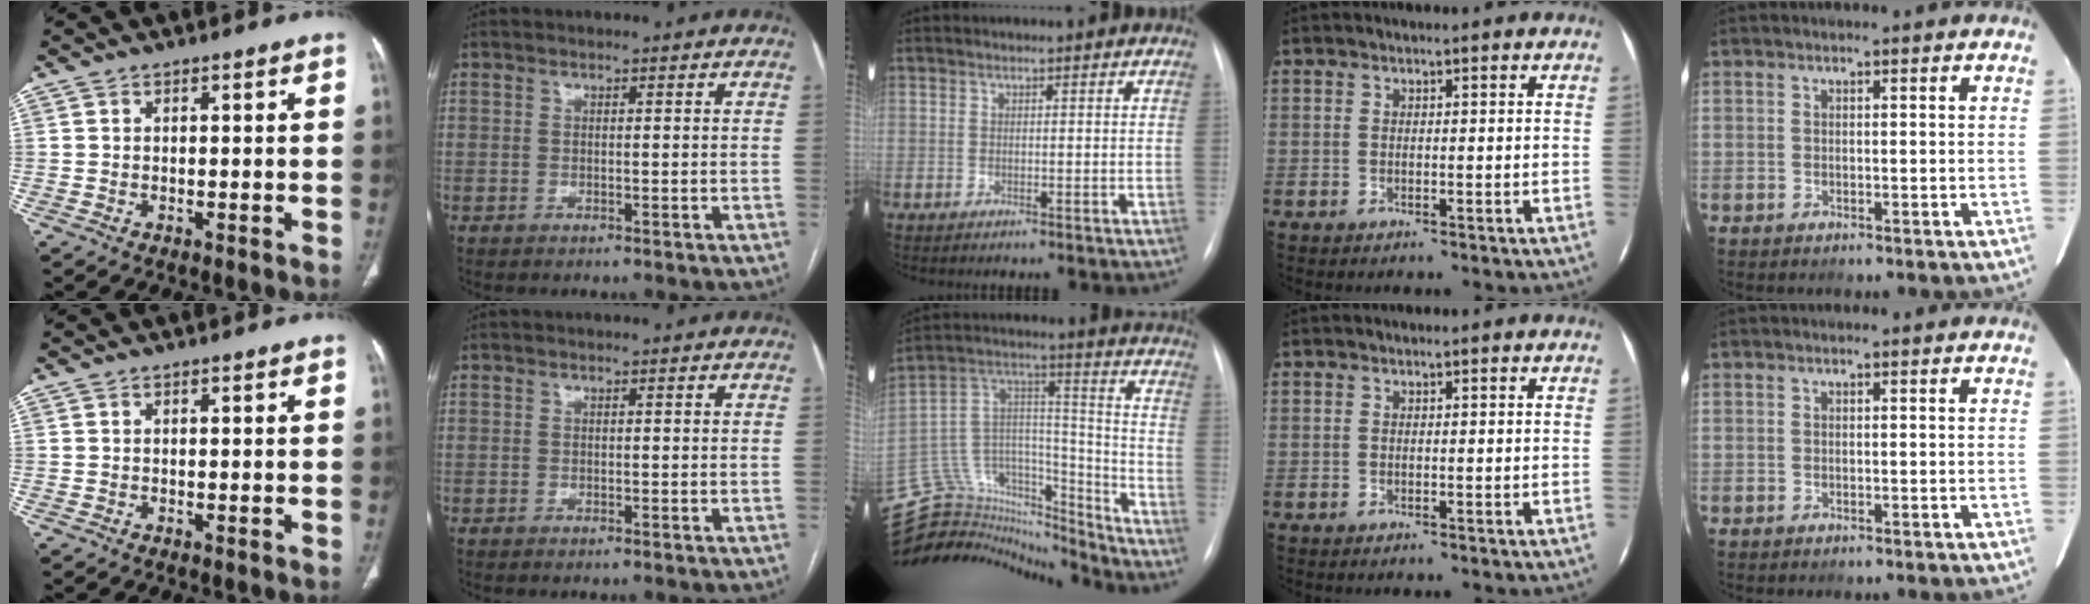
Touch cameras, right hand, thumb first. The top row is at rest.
{"middle": {"total": 27.4, "force": [-25.8, 6.8, 6.5], "torque": [-0.169, 0.041, -0.404]}}